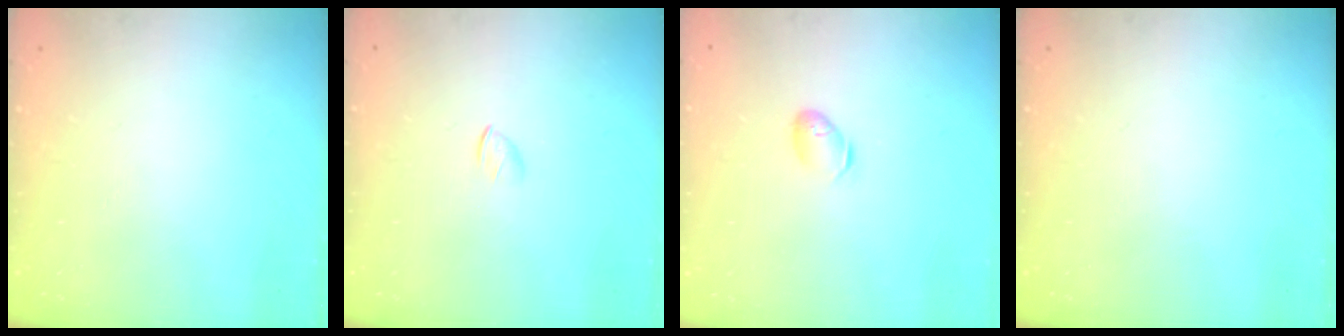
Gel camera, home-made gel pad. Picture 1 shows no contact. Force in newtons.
{"total": 1.3, "press": 1.2, "slide": 0.4}
{"total": 5.8, "press": 5.7, "slide": 0.9}
{"total": 0.0}